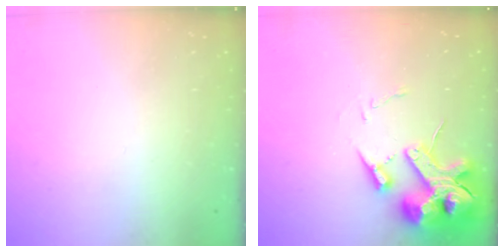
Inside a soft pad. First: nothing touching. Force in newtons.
{"total": 16.9, "press": 16.6, "slide": 2.7}